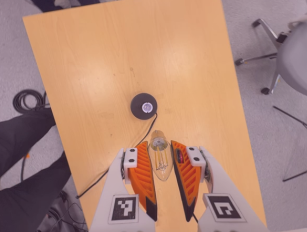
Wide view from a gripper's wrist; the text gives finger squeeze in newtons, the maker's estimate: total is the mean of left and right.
{"total": 12.6, "left": 14.0, "right": 11.1}